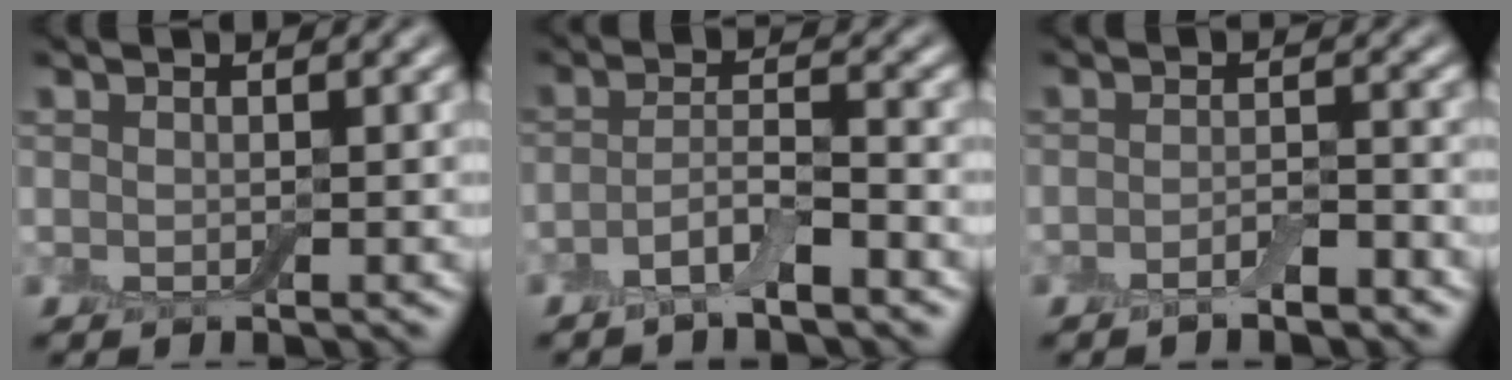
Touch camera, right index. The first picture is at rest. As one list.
[{"total": 3.3, "force": [-2.0, 0.8, 2.5], "torque": [-0.049, 0.004, -0.047]}, {"total": 2.0, "force": [-1.3, 0.4, 1.5], "torque": [-0.025, 0.001, -0.026]}]